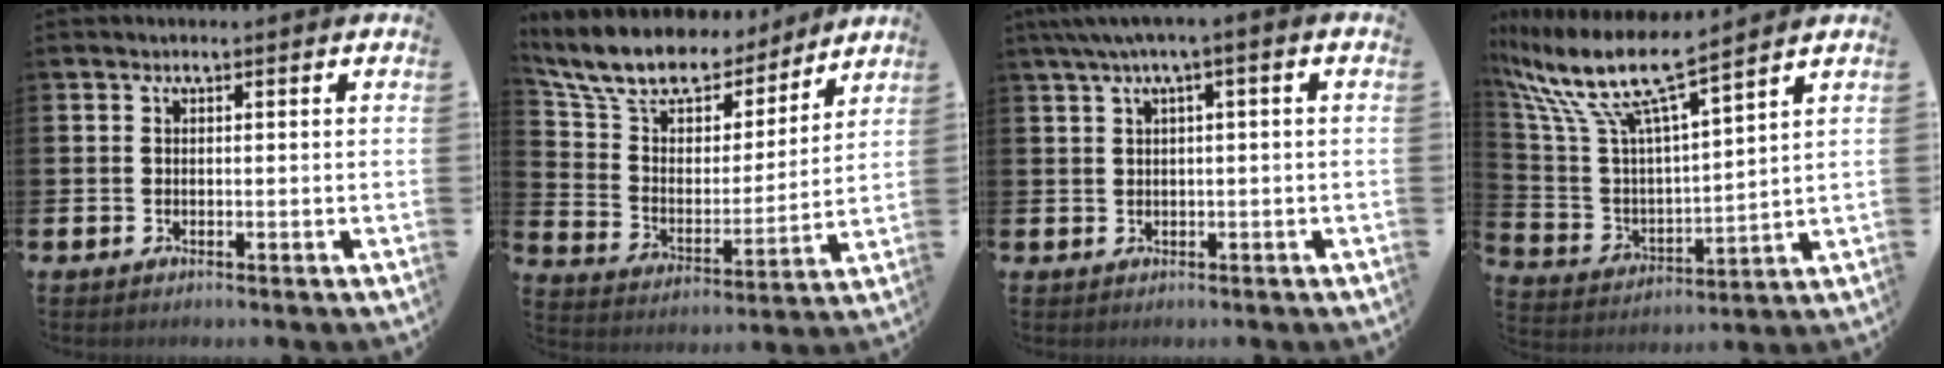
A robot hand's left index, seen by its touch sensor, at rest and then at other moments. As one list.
[{"total": 11.5, "force": [10.1, 4.5, 3.2], "torque": [-0.116, -0.063, 0.181]}, {"total": 2.5, "force": [0.5, 0.1, 2.5], "torque": [-0.053, 0.004, 0.009]}, {"total": 10.2, "force": [8.7, 1.3, 5.1], "torque": [-0.144, -0.056, 0.145]}]